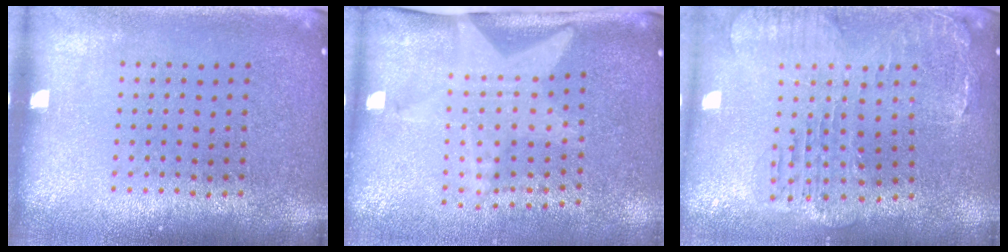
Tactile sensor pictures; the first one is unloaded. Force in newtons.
{"total": 1.9, "press": 1.5, "slide": 1.1}
{"total": 1.5, "press": 1.4, "slide": 0.4}